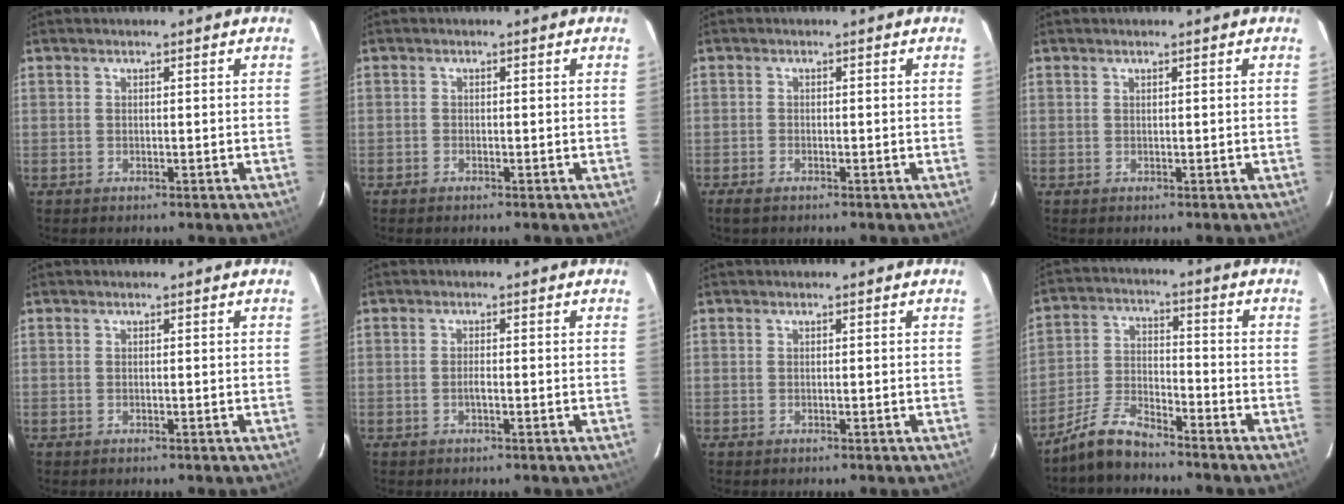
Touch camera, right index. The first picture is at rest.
{"total": 0.6, "force": [-0.6, 0.2, 0.1], "torque": [-0.005, -0.001, -0.014]}
{"total": 1.7, "force": [-1.4, 0.6, 0.9], "torque": [-0.024, -0.004, -0.029]}
{"total": 0.0}
{"total": 0.0}
{"total": 1.3, "force": [-0.5, 0.2, 1.2], "torque": [-0.024, 0.001, -0.009]}
{"total": 0.0}
{"total": 7.8, "force": [-6.8, 2.2, 3.1], "torque": [-0.077, 0.018, -0.139]}